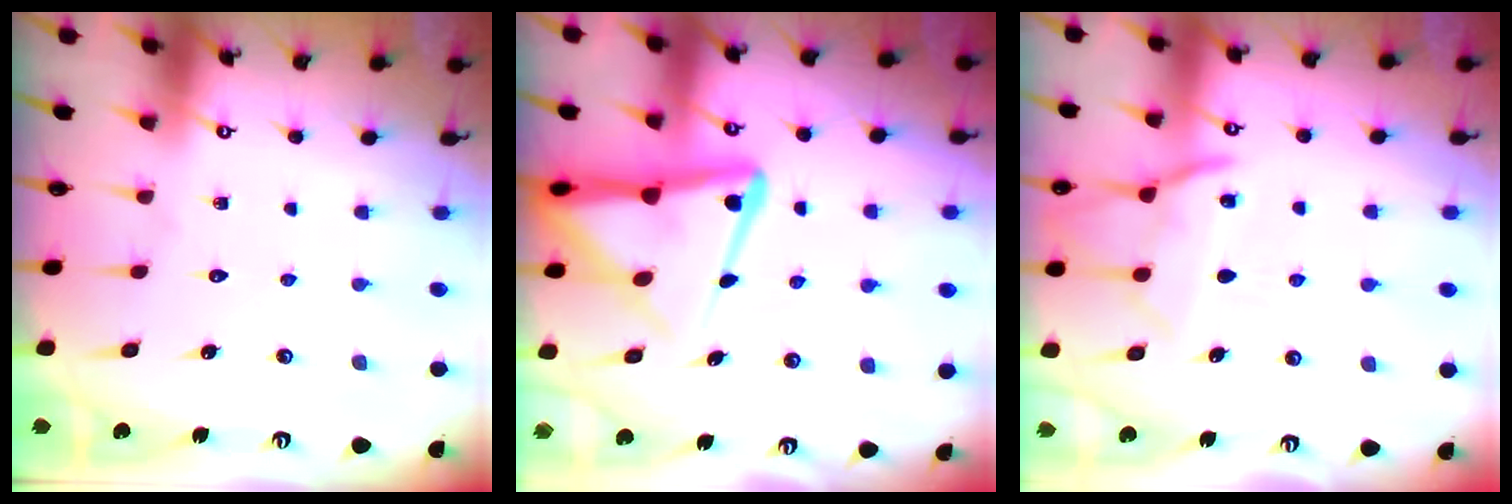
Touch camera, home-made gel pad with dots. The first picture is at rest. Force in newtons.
{"total": 11.9, "press": 11.8, "slide": 1.2}
{"total": 11.1, "press": 11.0, "slide": 1.3}